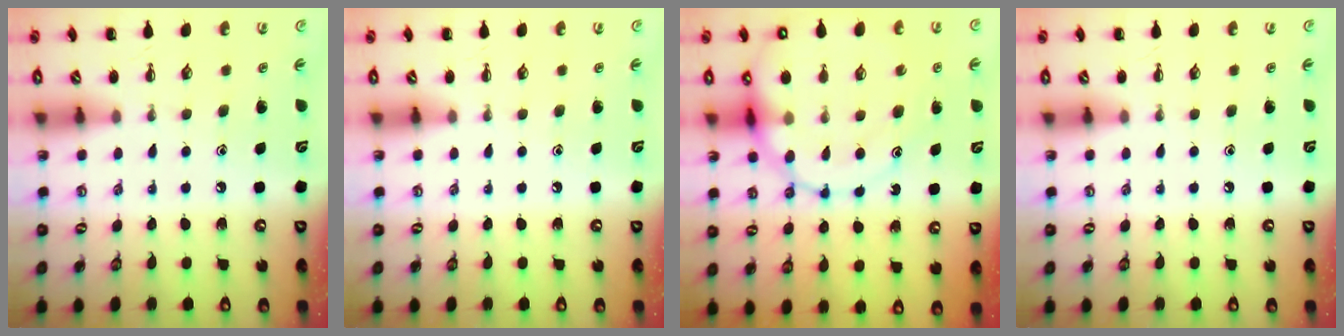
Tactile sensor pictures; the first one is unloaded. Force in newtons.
{"total": 0.0}
{"total": 18.5, "press": 18.1, "slide": 3.5}
{"total": 0.0}